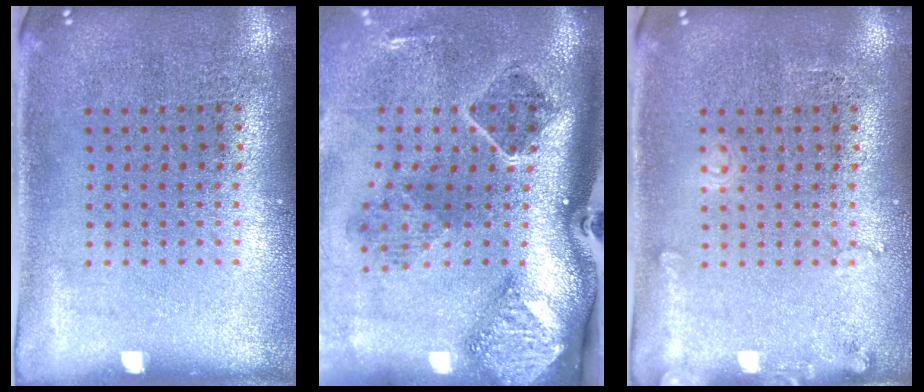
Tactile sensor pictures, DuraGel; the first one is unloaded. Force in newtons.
{"total": 3.0, "press": 1.9, "slide": 2.3}
{"total": 1.3, "press": 1.3, "slide": 0.1}